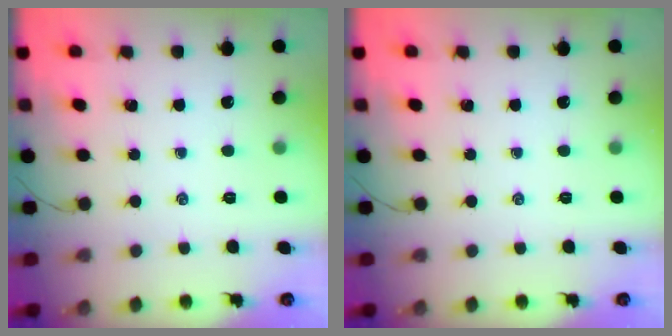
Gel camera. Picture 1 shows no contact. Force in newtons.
{"total": 0.0}